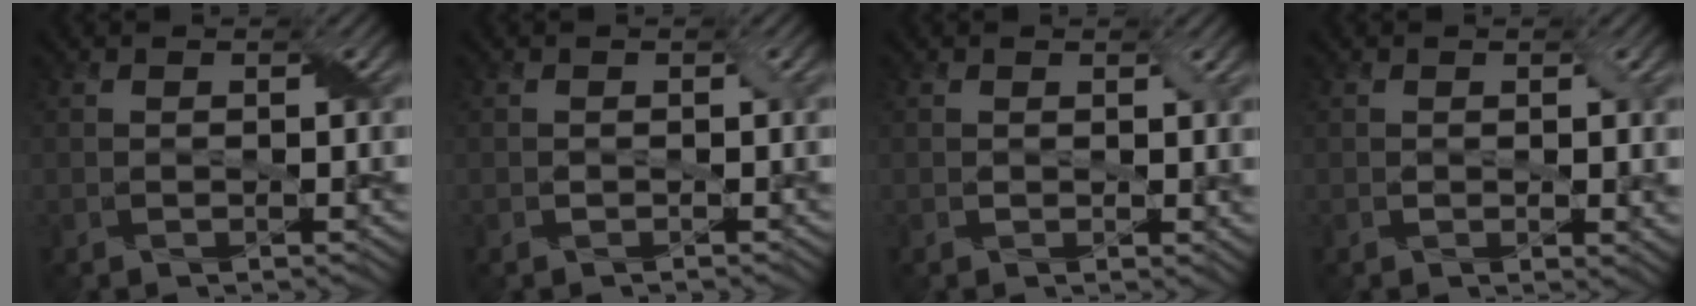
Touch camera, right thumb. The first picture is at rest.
{"total": 0.7, "force": [-0.3, 0.4, 0.4], "torque": [-0.009, 0.001, -0.005]}
{"total": 1.5, "force": [0.5, 0.8, 1.2], "torque": [-0.022, -0.005, 0.012]}
{"total": 2.1, "force": [0.1, 1.1, 1.8], "torque": [-0.030, -0.006, 0.007]}